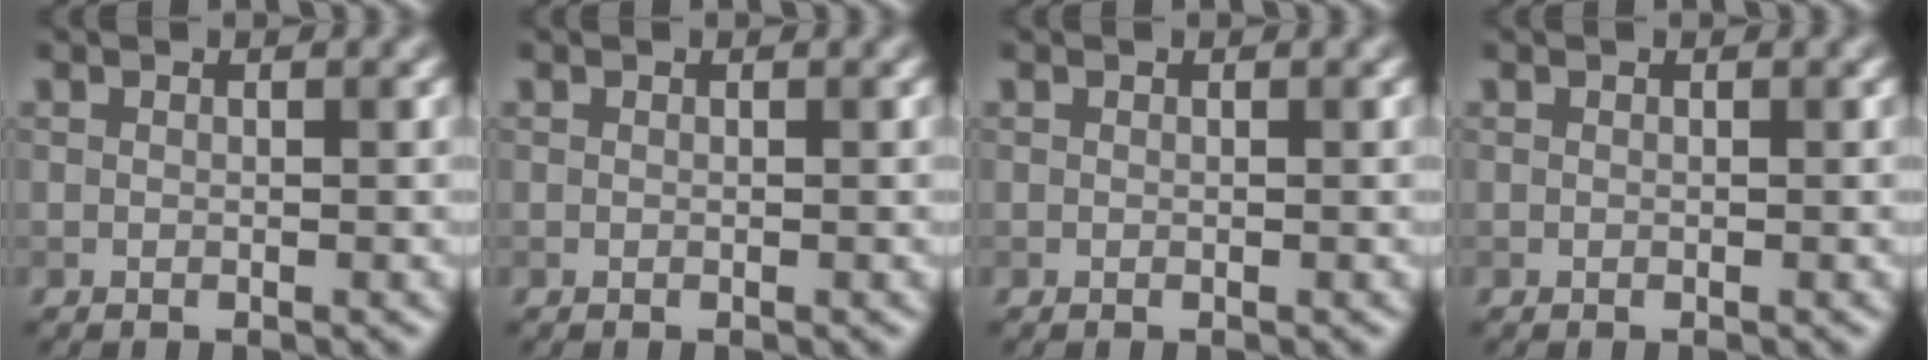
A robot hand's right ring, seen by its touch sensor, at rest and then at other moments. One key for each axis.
{"total": 0.0}
{"total": 0.0}
{"total": 0.0}